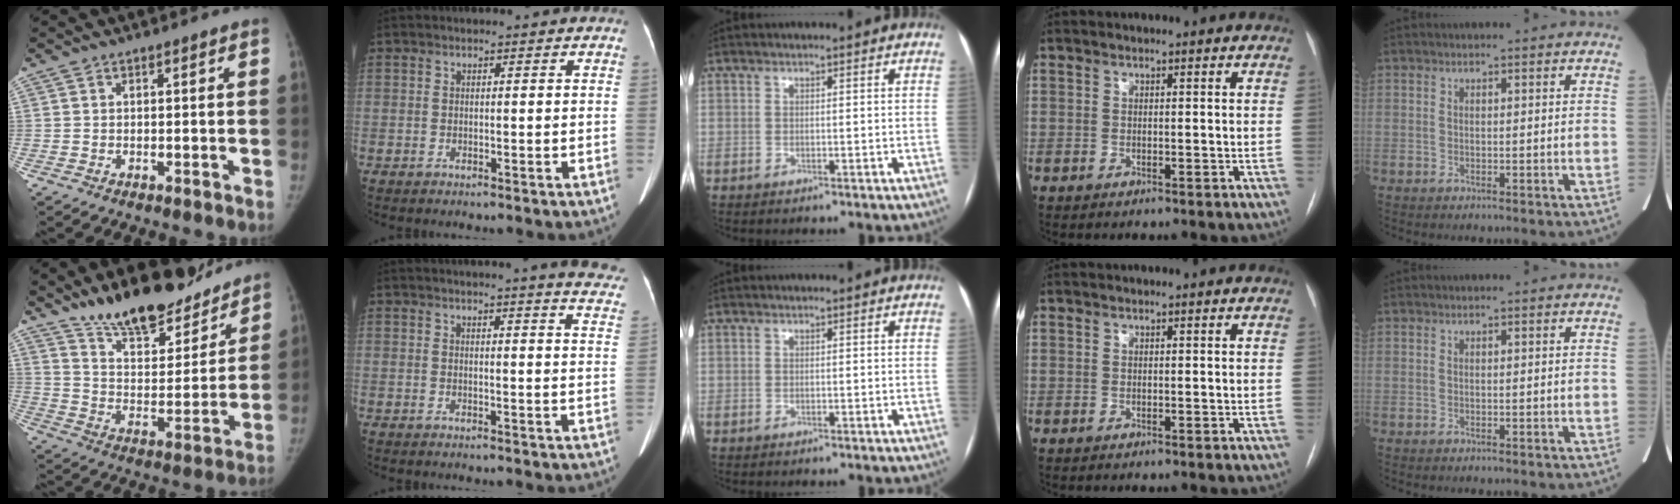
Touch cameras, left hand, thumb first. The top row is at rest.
{"thumb": {"total": 18.1, "force": [14.9, 6.2, 8.0], "torque": [-0.082, -0.097, 0.247]}, "index": {"total": 13.1, "force": [12.0, 0.2, 5.2], "torque": [-0.044, -0.060, 0.110]}}